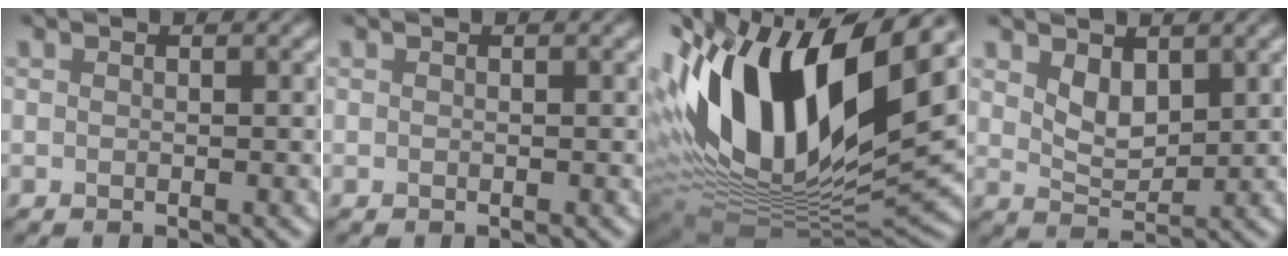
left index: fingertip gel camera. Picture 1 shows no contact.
{"total": 0.0}
{"total": 17.4, "force": [4.0, 8.1, 14.9], "torque": [-0.283, 0.012, 0.061]}
{"total": 2.7, "force": [1.4, 1.5, 1.8], "torque": [-0.037, -0.008, 0.031]}